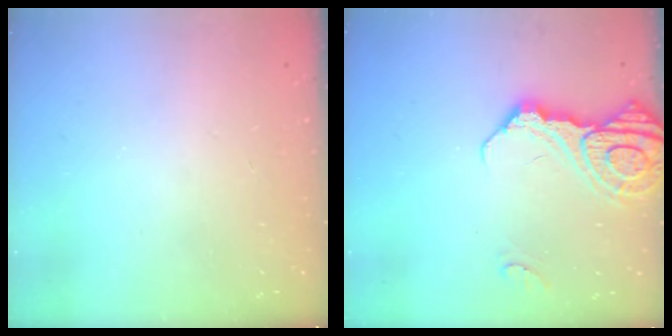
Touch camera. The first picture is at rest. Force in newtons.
{"total": 15.5, "press": 15.3, "slide": 1.8}